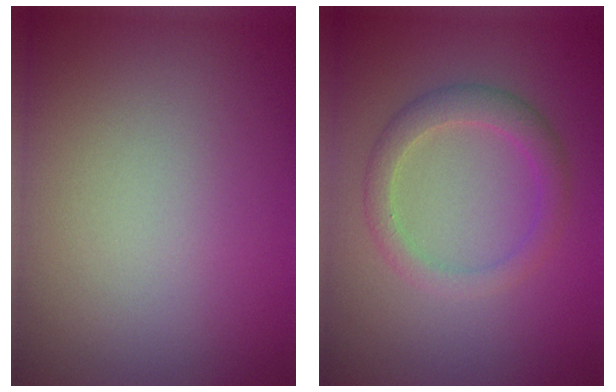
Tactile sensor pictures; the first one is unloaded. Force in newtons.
{"total": 2.6, "press": 2.6, "slide": 0.1}